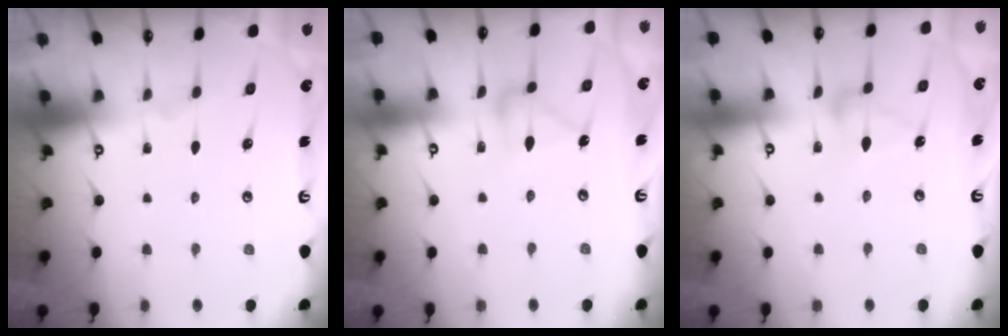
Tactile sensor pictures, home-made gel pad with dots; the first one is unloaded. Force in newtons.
{"total": 9.8, "press": 9.8, "slide": 0.2}
{"total": 5.9, "press": 5.9, "slide": 0.4}